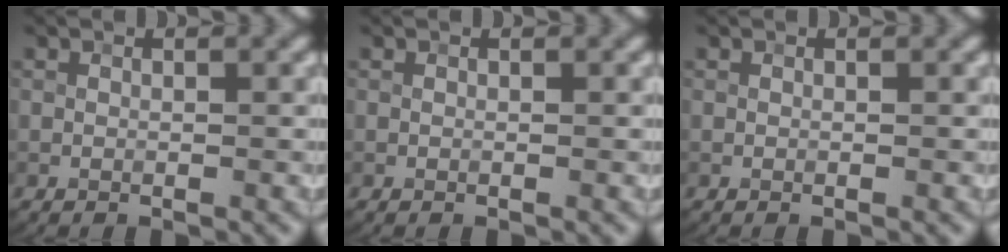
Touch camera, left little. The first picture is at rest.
{"total": 0.0}
{"total": 0.0}